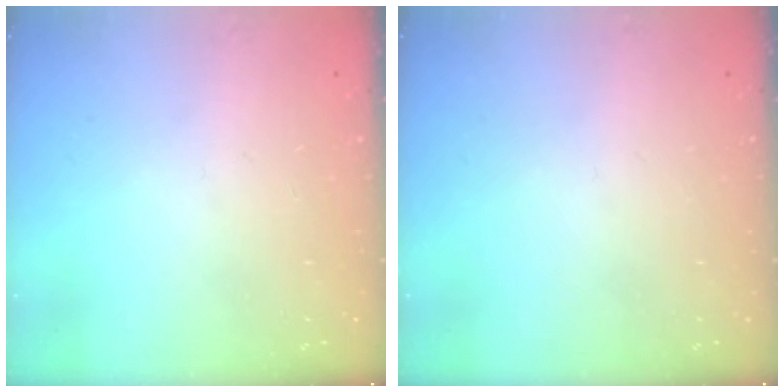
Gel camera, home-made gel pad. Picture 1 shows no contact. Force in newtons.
{"total": 0.0}